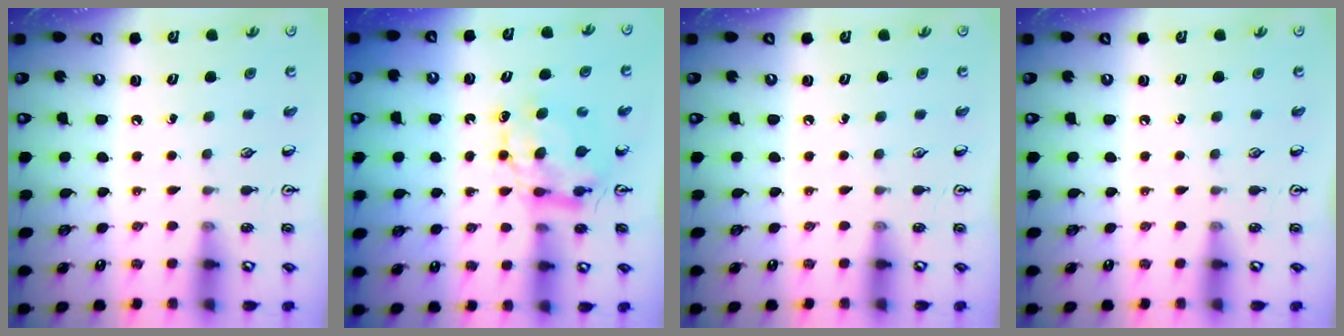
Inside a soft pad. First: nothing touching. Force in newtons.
{"total": 7.3, "press": 7.3, "slide": 0.6}
{"total": 0.0}
{"total": 0.0}